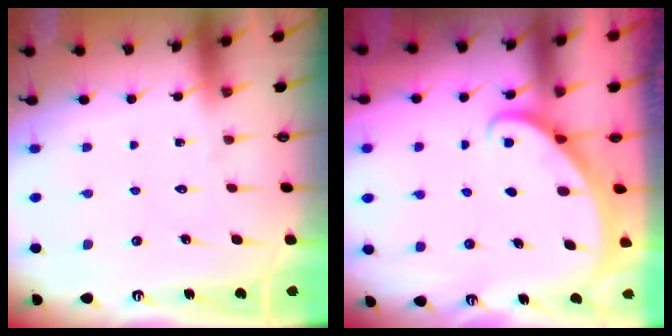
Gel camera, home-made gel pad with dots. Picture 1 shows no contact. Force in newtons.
{"total": 1.6, "press": 1.6, "slide": 0.0}